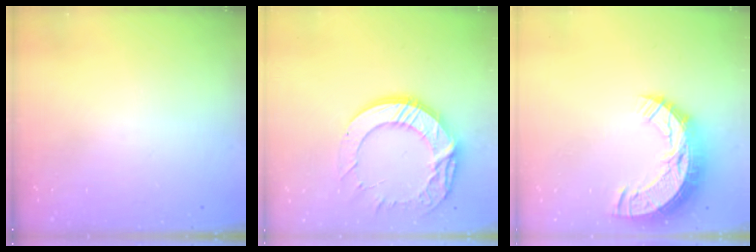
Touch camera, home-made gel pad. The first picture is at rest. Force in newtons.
{"total": 17.6, "press": 17.5, "slide": 1.5}
{"total": 13.5, "press": 13.4, "slide": 1.2}